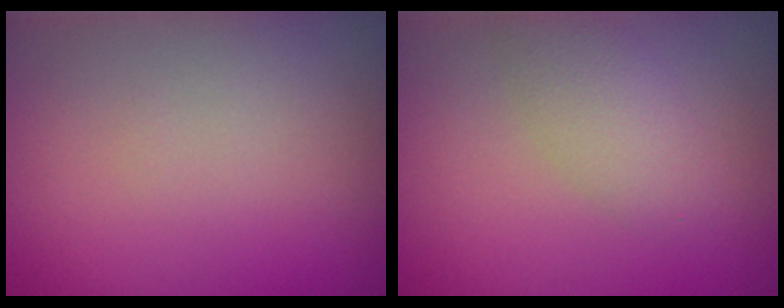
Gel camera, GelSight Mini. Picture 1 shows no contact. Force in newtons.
{"total": 2.8, "press": 2.8, "slide": 0.0}